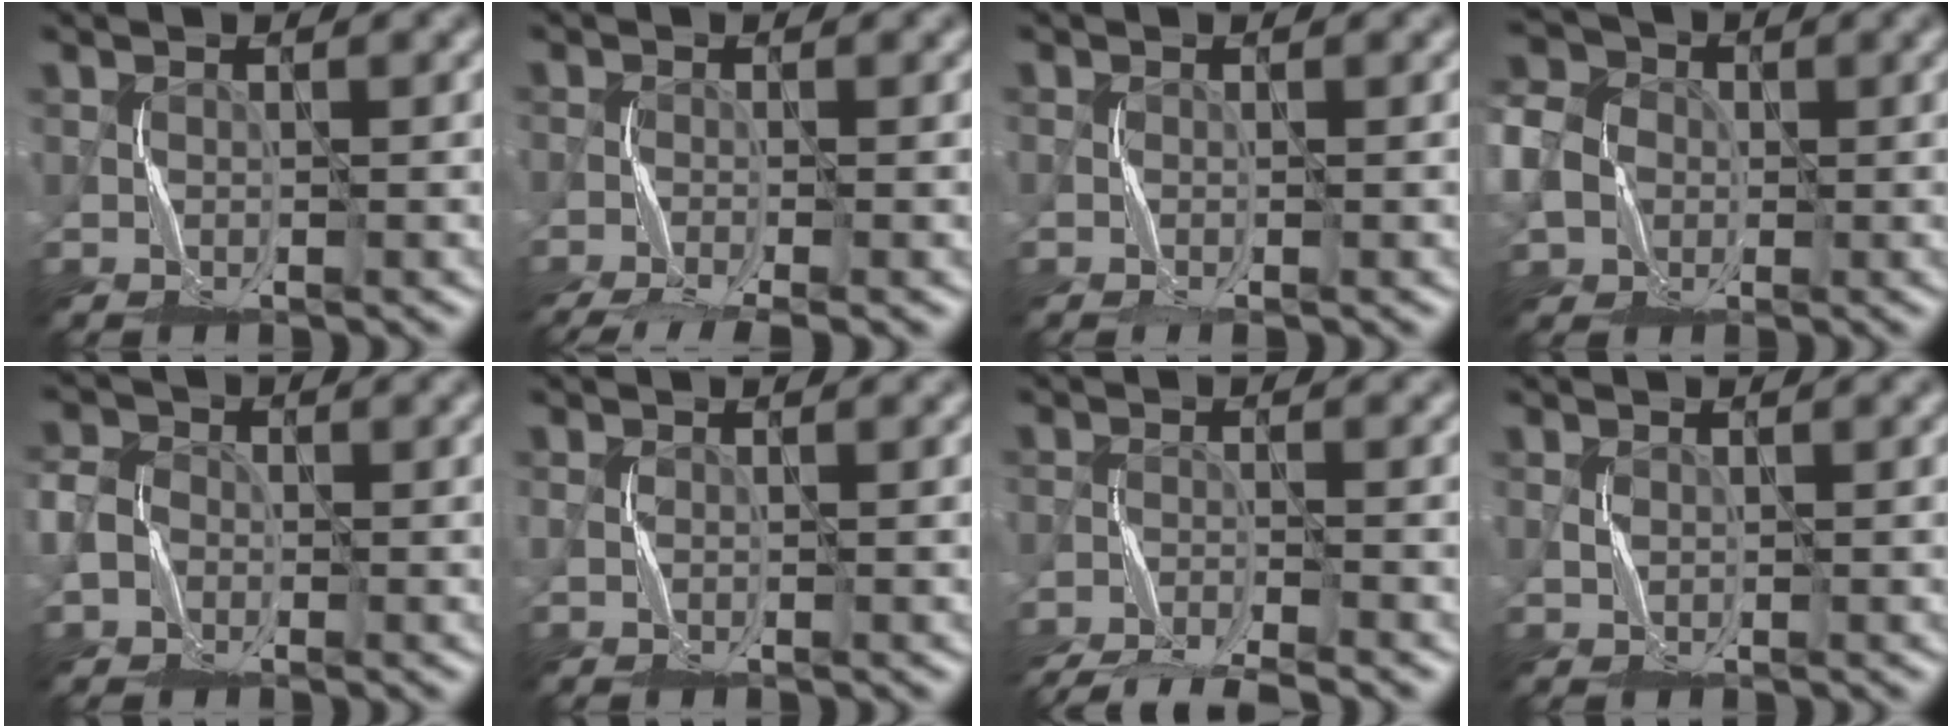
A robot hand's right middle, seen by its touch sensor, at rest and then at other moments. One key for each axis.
{"total": 5.1, "fx": -4.1, "fy": 0.6, "fz": 2.9, "tx": -0.049, "ty": -0.012, "tz": -0.082}
{"total": 0.6, "fx": -0.5, "fy": -0.1, "fz": 0.3, "tx": -0.003, "ty": -0.001, "tz": -0.011}
{"total": 6.7, "fx": -0.8, "fy": 5.9, "fz": 3.1, "tx": -0.073, "ty": 0.009, "tz": -0.033}
{"total": 3.1, "fx": -1.0, "fy": 2.7, "fz": 1.1, "tx": -0.020, "ty": 0.002, "tz": -0.023}
{"total": 0.0}
{"total": 7.8, "fx": -7.4, "fy": 0.8, "fz": 2.3, "tx": -0.042, "ty": -0.018, "tz": -0.123}
{"total": 0.0}